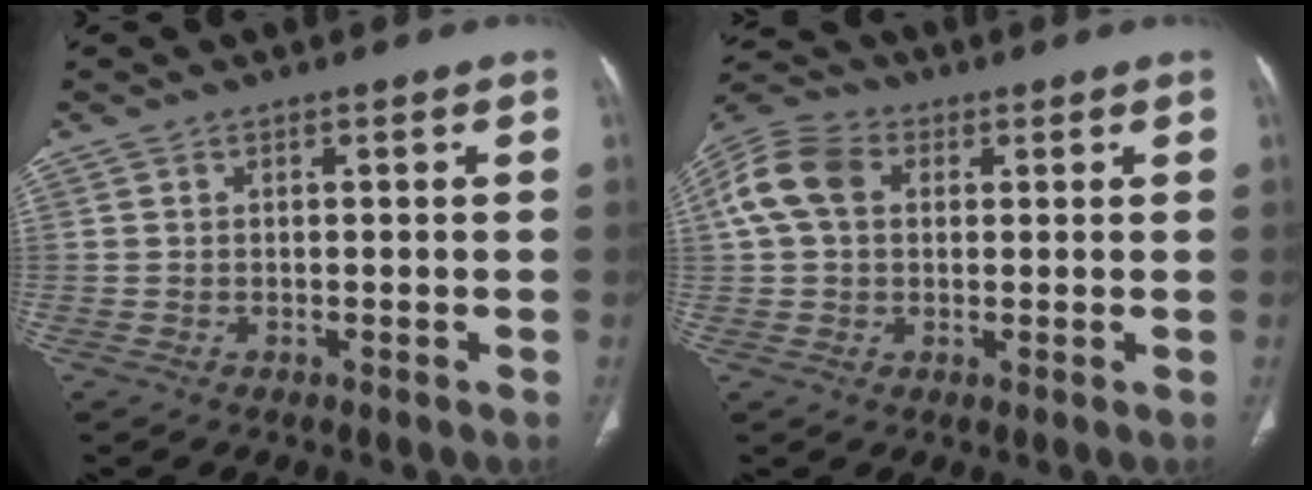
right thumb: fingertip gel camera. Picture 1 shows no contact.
{"total": 10.8, "force": [2.5, 7.9, 7.0], "torque": [-0.141, 0.026, 0.041]}